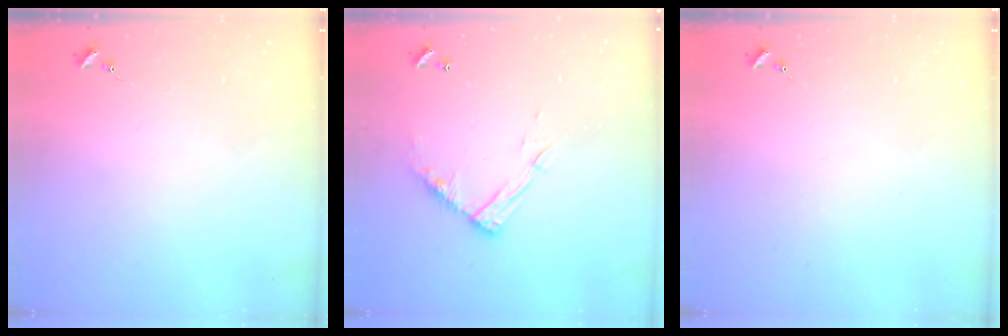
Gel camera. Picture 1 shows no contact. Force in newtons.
{"total": 11.4, "press": 11.4, "slide": 0.7}
{"total": 0.0}